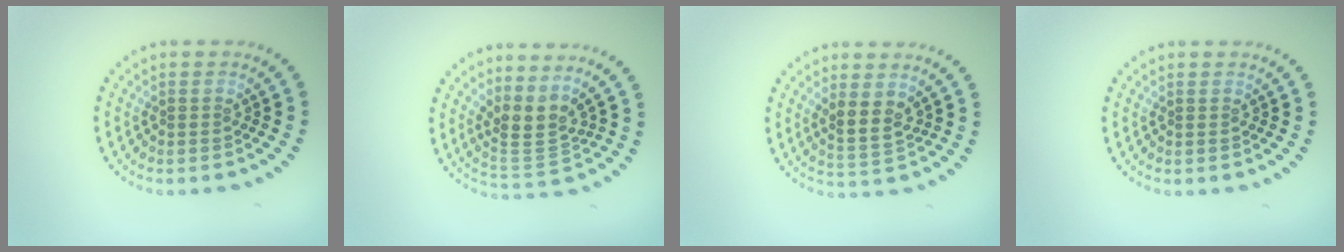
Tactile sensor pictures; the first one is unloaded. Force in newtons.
{"total": 3.2, "press": 2.3, "slide": 2.1}
{"total": 2.5, "press": 2.2, "slide": 1.2}
{"total": 0.0}